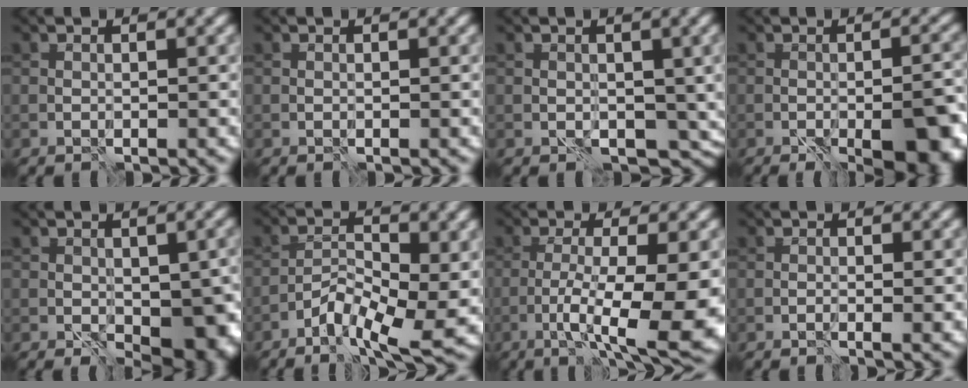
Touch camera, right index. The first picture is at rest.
{"total": 0.0}
{"total": 4.7, "force": [-1.3, 3.3, 3.1], "torque": [-0.035, -0.014, -0.006]}
{"total": 7.5, "force": [-2.7, 2.5, 6.5], "torque": [-0.086, -0.005, -0.030]}
{"total": 7.8, "force": [-1.9, 4.4, 6.2], "torque": [-0.086, -0.024, -0.010]}
{"total": 6.8, "force": [-3.5, 2.4, 5.4], "torque": [-0.085, -0.003, -0.063]}
{"total": 10.2, "force": [-3.5, 2.3, 9.3], "torque": [-0.149, -0.009, -0.051]}
{"total": 0.7, "force": [-0.2, 0.0, 0.7], "torque": [-0.011, 0.000, -0.006]}